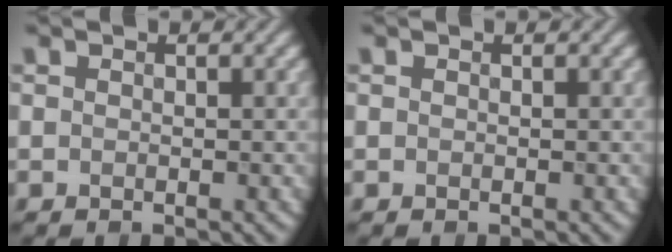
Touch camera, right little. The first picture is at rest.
{"total": 0.0}